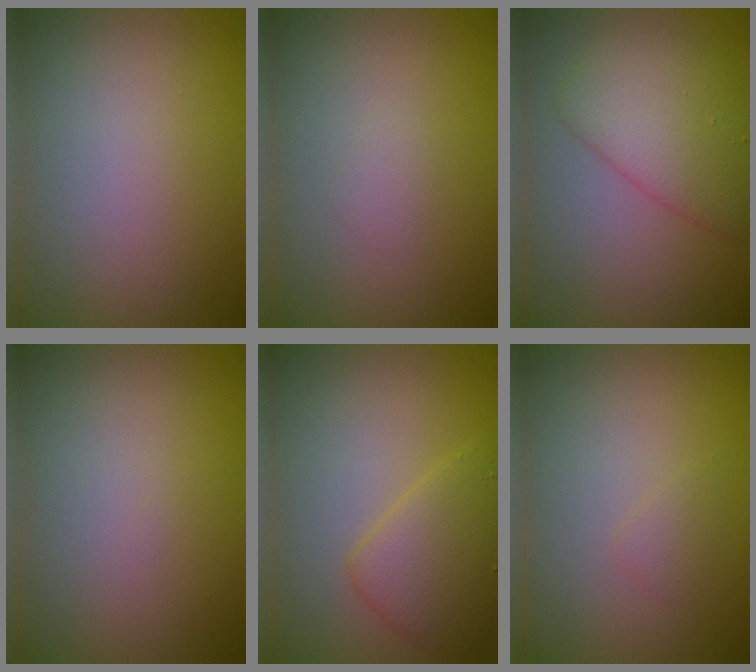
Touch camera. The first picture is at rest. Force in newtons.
{"total": 0.7, "press": 0.7, "slide": 0.1}
{"total": 5.1, "press": 5.1, "slide": 0.3}
{"total": 0.0}
{"total": 3.0, "press": 3.0, "slide": 0.1}
{"total": 0.8, "press": 0.8, "slide": 0.1}